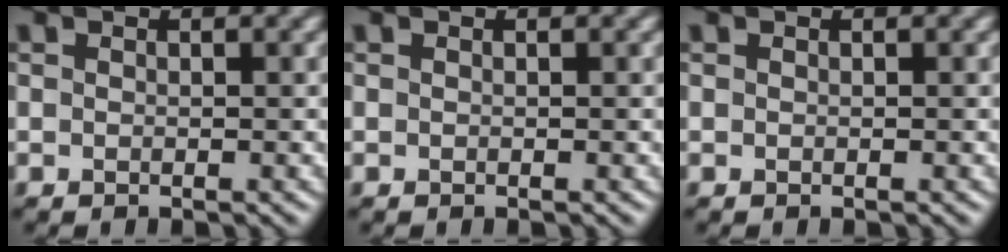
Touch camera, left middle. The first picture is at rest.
{"total": 0.0}
{"total": 0.0}